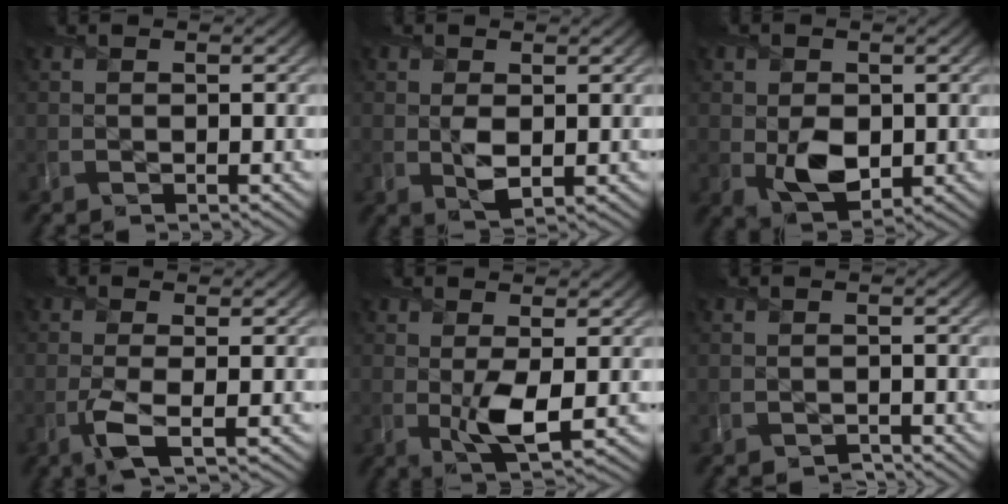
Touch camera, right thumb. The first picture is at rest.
{"total": 2.7, "force": [0.2, 1.7, 2.0], "torque": [-0.047, -0.009, 0.008]}
{"total": 5.3, "force": [-0.4, 3.9, 3.7], "torque": [-0.078, -0.014, -0.006]}
{"total": 3.4, "force": [-1.1, 0.8, 3.1], "torque": [-0.070, -0.003, -0.031]}
{"total": 4.7, "force": [-0.1, 1.9, 4.3], "torque": [-0.090, -0.011, -0.002]}
{"total": 1.3, "force": [-1.1, 0.7, 0.2], "torque": [-0.006, -0.008, -0.023]}